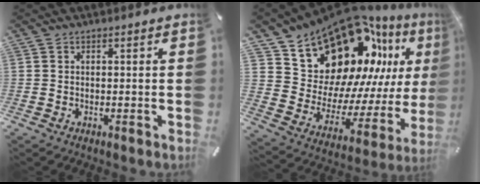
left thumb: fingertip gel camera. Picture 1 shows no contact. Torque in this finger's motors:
{"motor_torque": [2.51, 2.50, 1.51, -1.26, 0.52]}